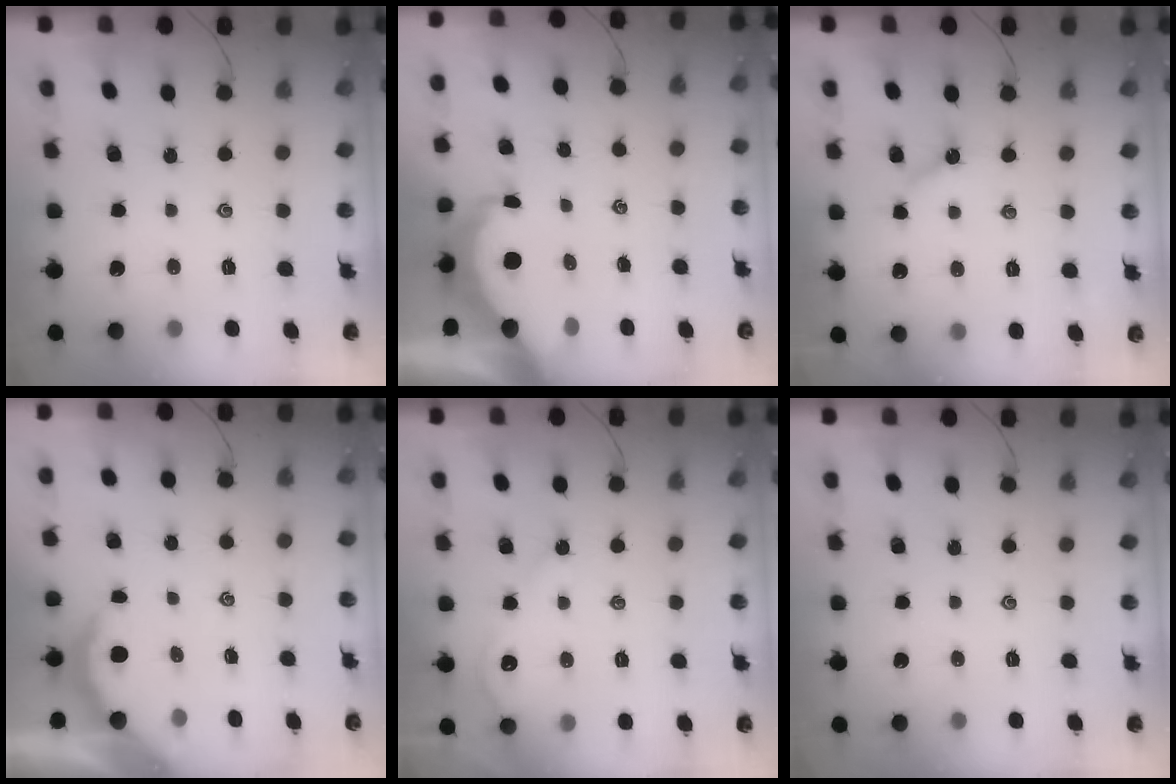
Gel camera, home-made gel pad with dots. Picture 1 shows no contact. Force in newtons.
{"total": 6.4, "press": 6.3, "slide": 0.9}
{"total": 3.6, "press": 3.6, "slide": 0.3}
{"total": 2.3, "press": 2.3, "slide": 0.2}
{"total": 3.3, "press": 3.3, "slide": 0.3}
{"total": 0.0}